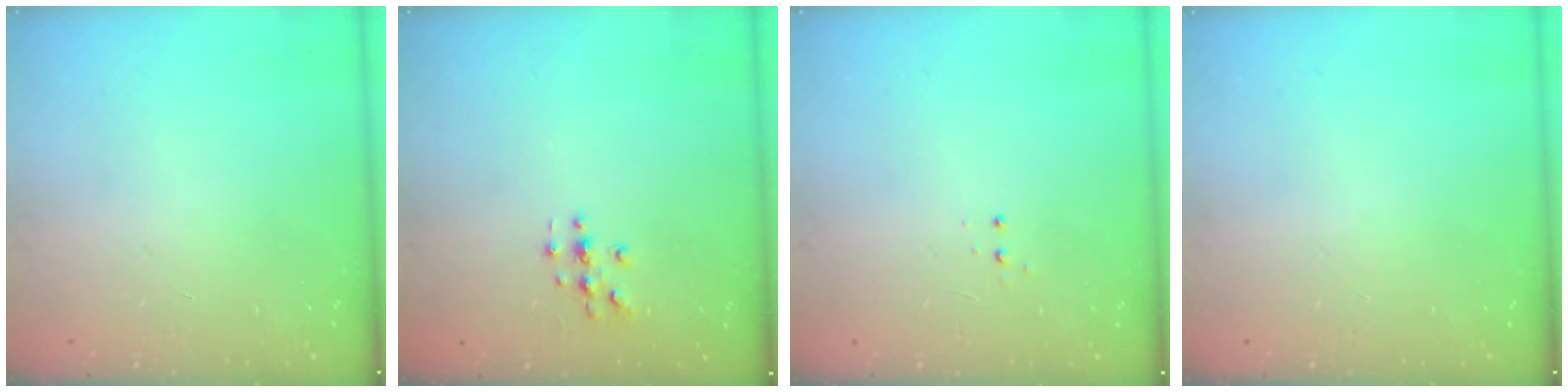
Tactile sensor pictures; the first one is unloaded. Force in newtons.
{"total": 2.7, "press": 2.7, "slide": 0.3}
{"total": 3.3, "press": 3.2, "slide": 0.7}
{"total": 0.0}